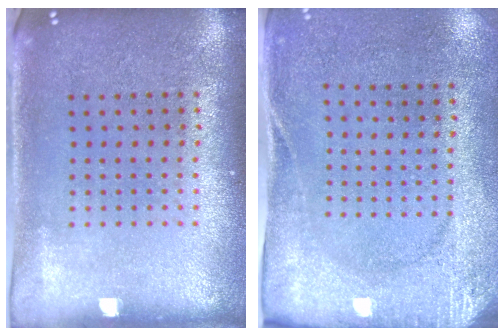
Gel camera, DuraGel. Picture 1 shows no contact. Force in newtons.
{"total": 2.7, "press": 2.1, "slide": 1.7}